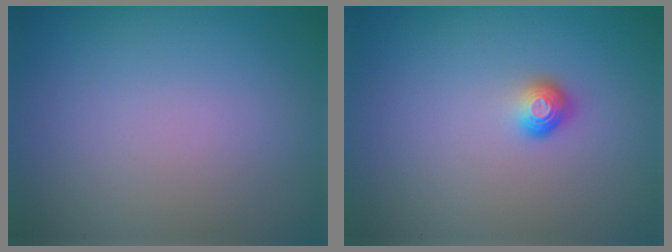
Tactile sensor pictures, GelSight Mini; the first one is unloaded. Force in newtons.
{"total": 1.2, "press": 0.9, "slide": 0.7}